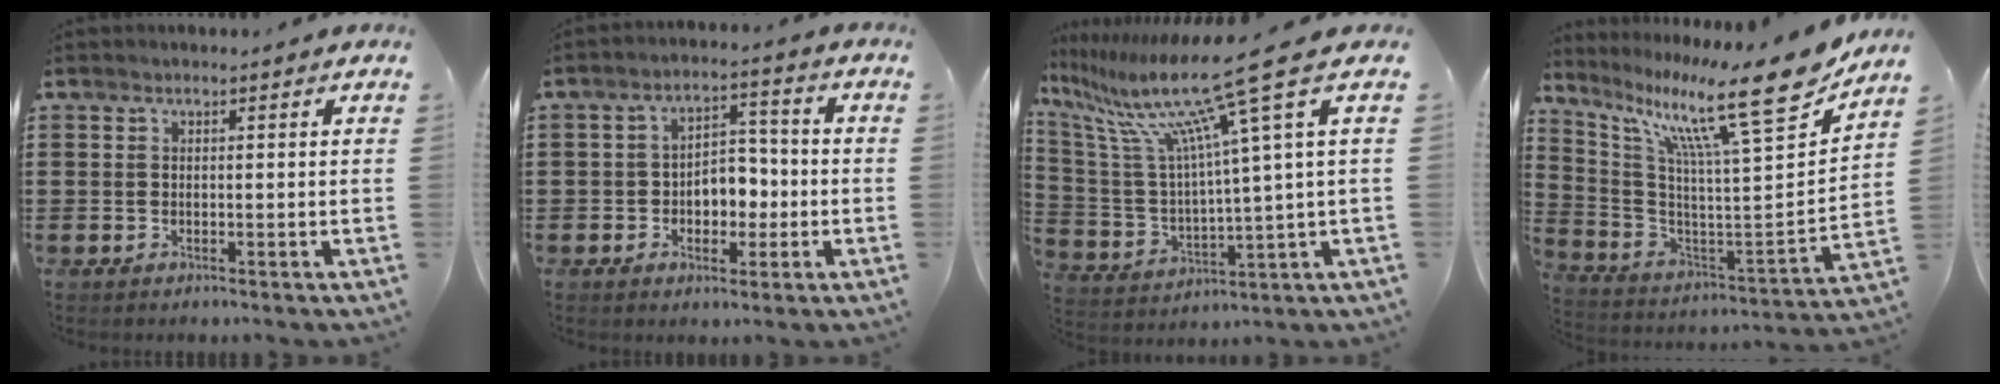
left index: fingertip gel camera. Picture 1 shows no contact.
{"total": 5.1, "force": [-1.2, 3.7, 3.3], "torque": [-0.060, 0.009, -0.029]}
{"total": 15.2, "force": [9.6, 0.2, 11.7], "torque": [-0.265, -0.061, 0.143]}
{"total": 16.6, "force": [11.8, 1.0, 11.7], "torque": [-0.223, -0.081, 0.179]}